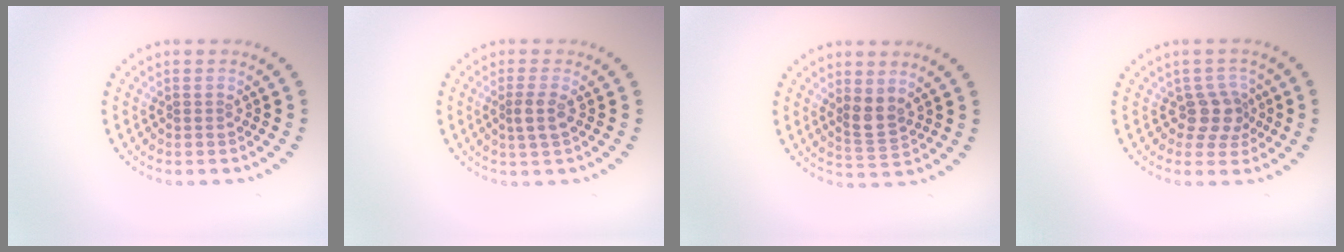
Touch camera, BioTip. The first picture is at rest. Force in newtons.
{"total": 1.7, "press": 1.4, "slide": 1.0}
{"total": 2.2, "press": 1.9, "slide": 1.2}
{"total": 2.6, "press": 2.0, "slide": 1.7}